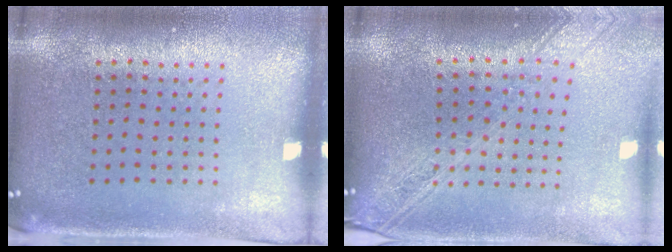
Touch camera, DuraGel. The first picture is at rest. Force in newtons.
{"total": 2.2, "press": 1.9, "slide": 1.2}